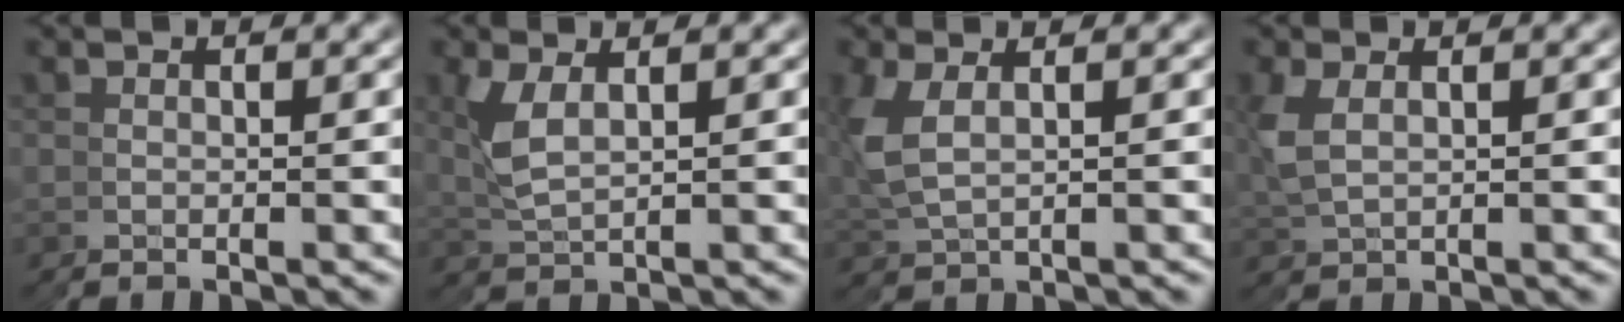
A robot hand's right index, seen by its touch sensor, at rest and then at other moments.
{"total": 2.3, "force": [1.2, 1.7, 1.1], "torque": [-0.061, -0.014, 0.036]}
{"total": 3.2, "force": [1.1, 2.7, 1.4], "torque": [-0.073, -0.017, 0.034]}
{"total": 1.8, "force": [0.9, 1.5, 0.4], "torque": [-0.038, -0.017, 0.032]}